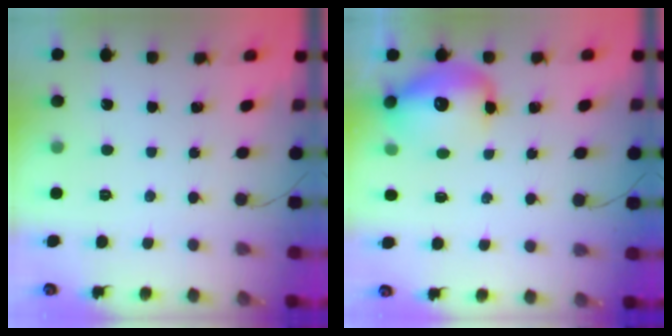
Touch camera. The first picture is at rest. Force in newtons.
{"total": 14.2, "press": 13.7, "slide": 3.7}